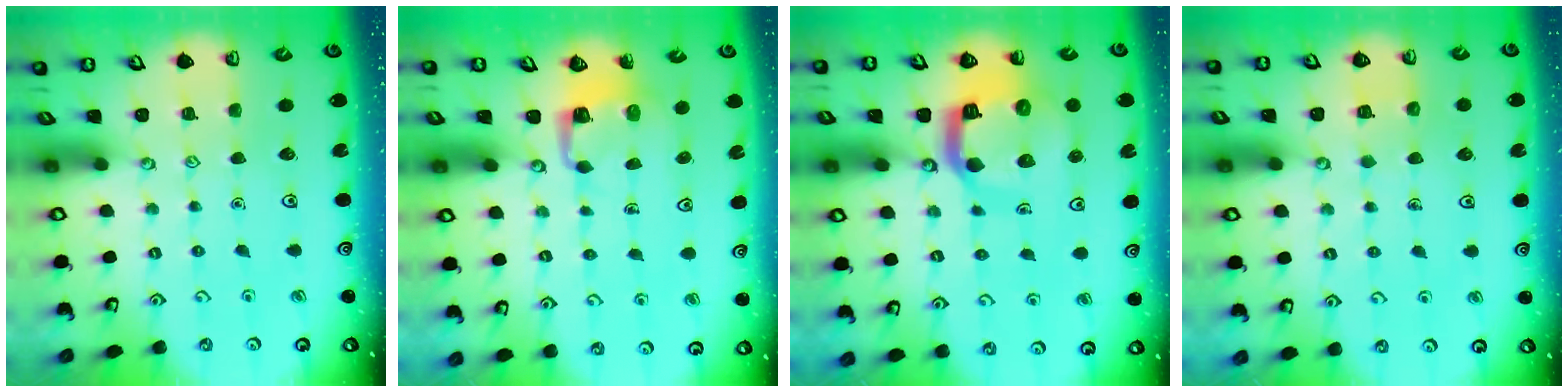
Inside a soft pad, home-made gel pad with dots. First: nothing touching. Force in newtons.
{"total": 3.8, "press": 3.8, "slide": 0.2}
{"total": 14.1, "press": 14.0, "slide": 1.8}
{"total": 3.2, "press": 3.2, "slide": 0.1}